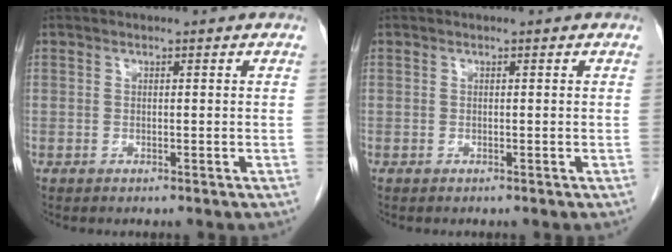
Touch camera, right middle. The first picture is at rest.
{"total": 0.0}